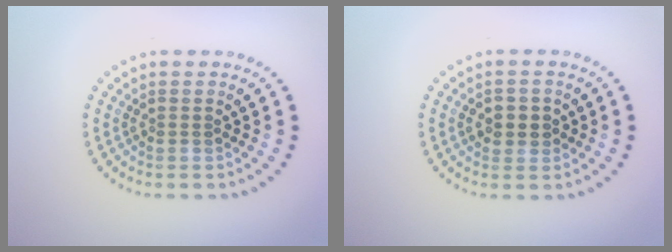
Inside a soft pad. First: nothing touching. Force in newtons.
{"total": 2.3, "press": 2.2, "slide": 0.6}